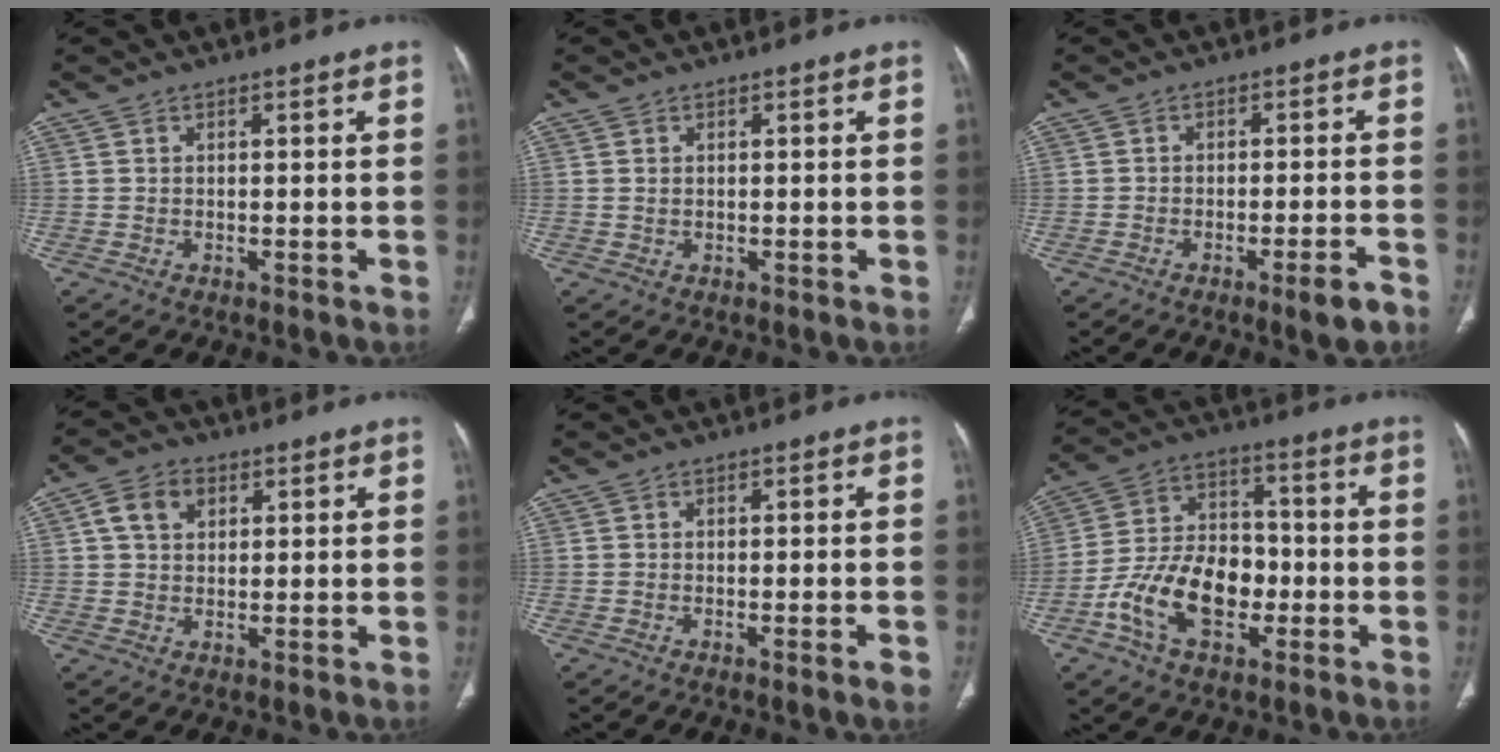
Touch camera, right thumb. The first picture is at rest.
{"total": 0.6, "force": [0.2, 0.4, 0.4], "torque": [-0.004, 0.000, 0.006]}
{"total": 4.6, "force": [-2.9, 0.7, 3.5], "torque": [-0.048, 0.012, -0.042]}
{"total": 6.0, "force": [2.0, 4.4, 3.5], "torque": [-0.051, 0.005, 0.031]}
{"total": 2.1, "force": [-1.1, 0.0, 1.8], "torque": [-0.026, -0.003, -0.017]}
{"total": 15.2, "force": [-4.8, 9.8, 10.6], "torque": [-0.170, 0.039, -0.089]}